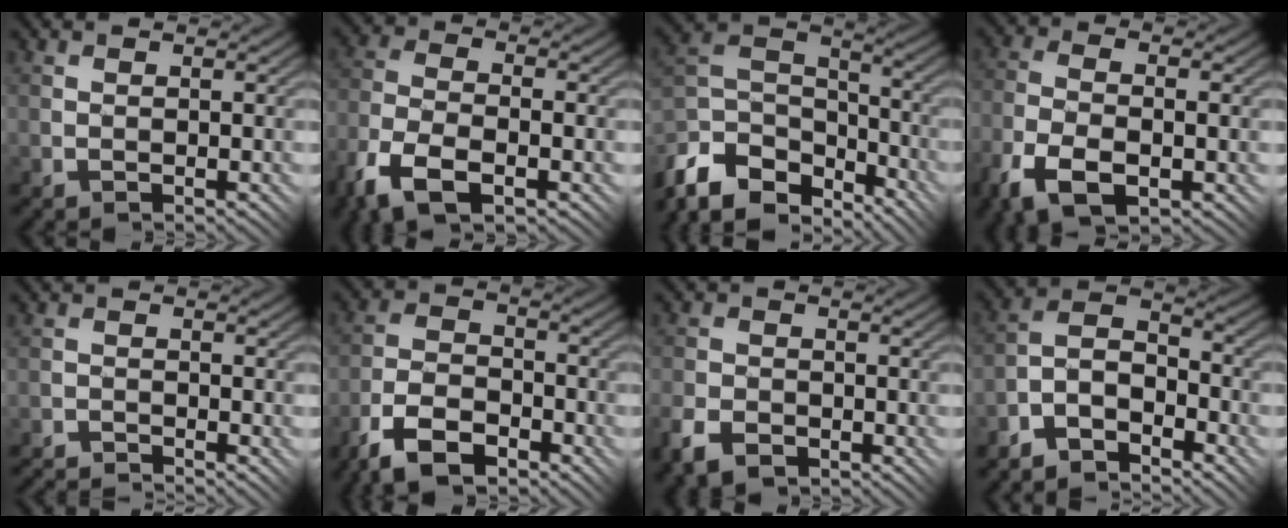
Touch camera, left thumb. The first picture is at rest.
{"total": 10.4, "force": [-5.9, 4.9, 7.0], "torque": [-0.168, -0.023, -0.109]}
{"total": 12.9, "force": [-9.3, 6.7, 5.9], "torque": [-0.175, -0.004, -0.167]}
{"total": 9.9, "force": [-4.8, 4.8, 7.2], "torque": [-0.168, -0.029, -0.079]}
{"total": 3.5, "force": [-3.4, -0.3, 0.1], "torque": [-0.007, 0.001, -0.069]}
{"total": 8.8, "force": [-6.1, 4.0, 4.8], "torque": [-0.102, -0.002, -0.126]}
{"total": 4.9, "force": [-3.1, 3.1, 2.2], "torque": [-0.059, -0.007, -0.063]}
{"total": 7.3, "force": [-5.8, 2.9, 3.3], "torque": [-0.054, 0.009, -0.123]}